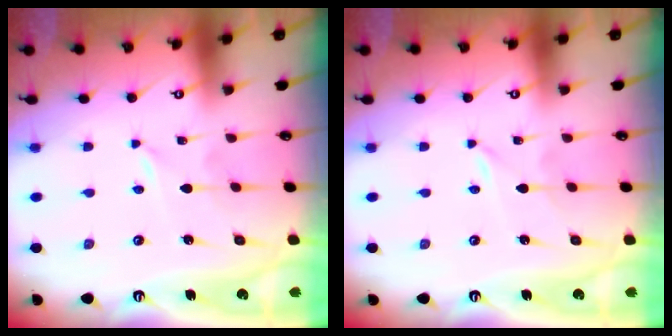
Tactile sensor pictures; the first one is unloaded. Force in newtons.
{"total": 0.0}